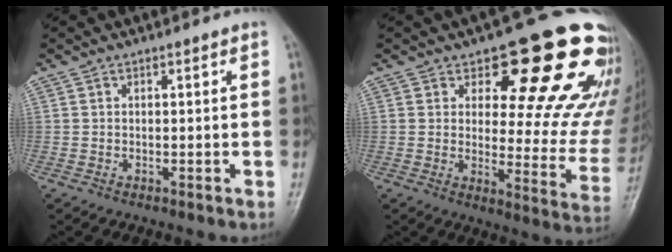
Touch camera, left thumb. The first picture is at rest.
{"total": 22.7, "force": [13.6, 9.2, 15.7], "torque": [-0.150, -0.075, 0.173]}